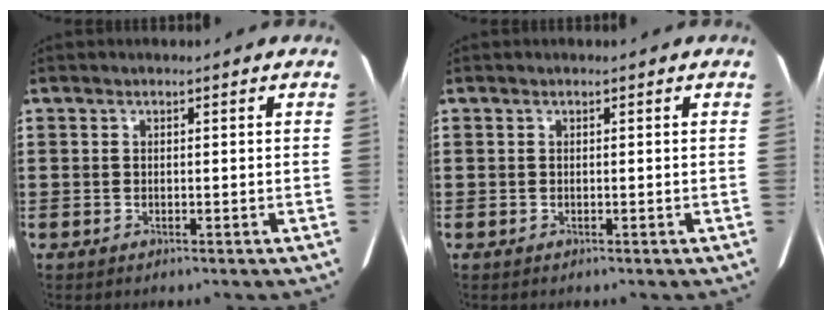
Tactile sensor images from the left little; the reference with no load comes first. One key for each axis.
{"total": 0.0}